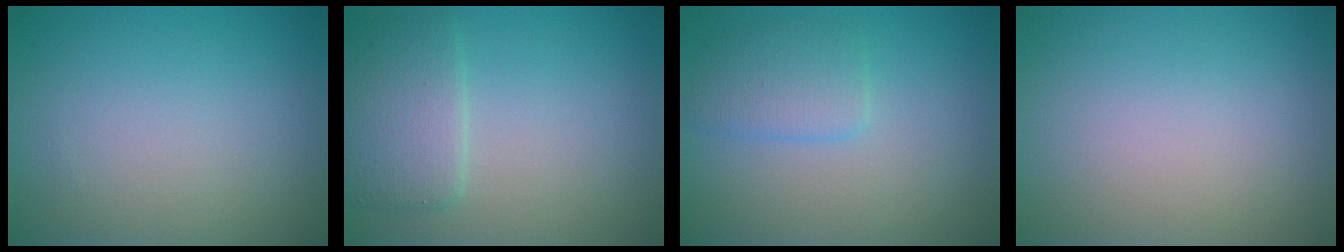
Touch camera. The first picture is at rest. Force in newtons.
{"total": 3.7, "press": 3.7, "slide": 0.2}
{"total": 2.5, "press": 2.5, "slide": 0.1}
{"total": 0.0}